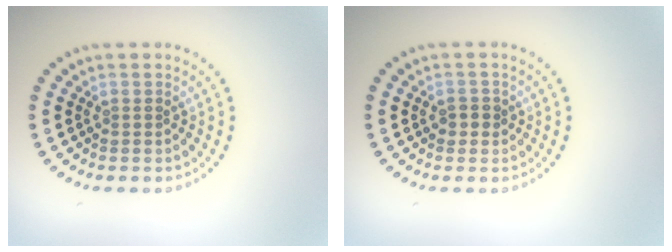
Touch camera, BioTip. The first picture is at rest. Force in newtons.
{"total": 1.3, "press": 1.2, "slide": 0.5}